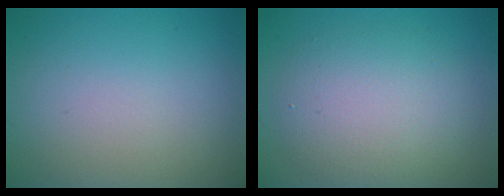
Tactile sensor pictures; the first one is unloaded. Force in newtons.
{"total": 5.7, "press": 5.7, "slide": 0.2}